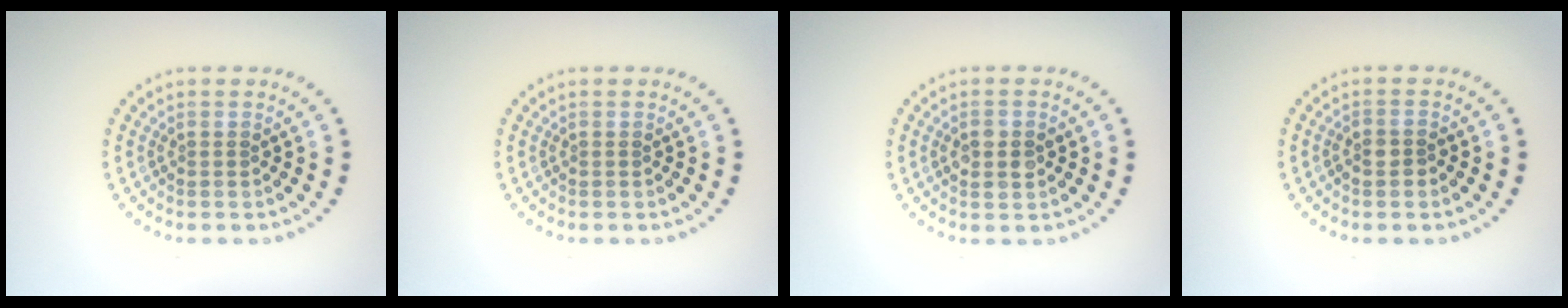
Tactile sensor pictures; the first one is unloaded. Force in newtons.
{"total": 0.0}
{"total": 2.5, "press": 2.5, "slide": 0.1}
{"total": 1.5, "press": 1.3, "slide": 0.6}